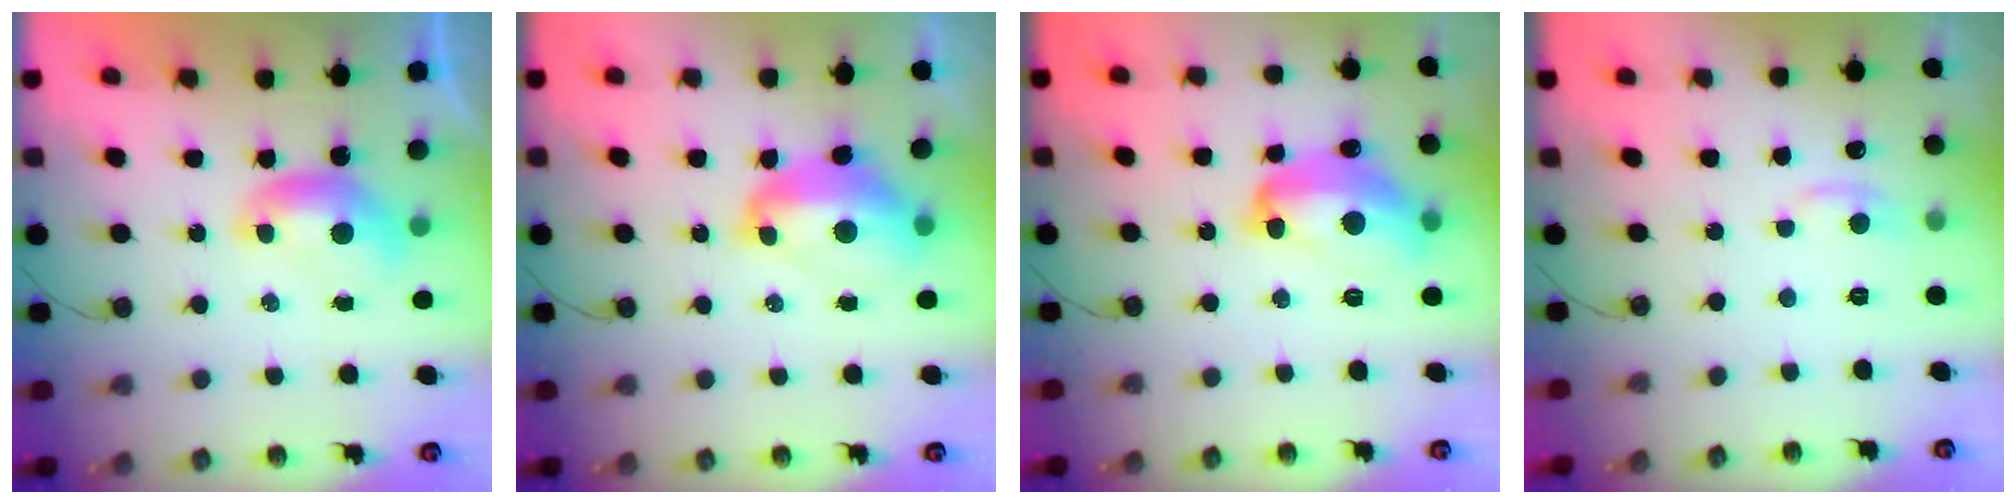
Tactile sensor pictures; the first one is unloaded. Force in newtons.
{"total": 7.7, "press": 7.6, "slide": 1.1}
{"total": 10.2, "press": 10.2, "slide": 1.0}
{"total": 1.1, "press": 0.7, "slide": 0.8}